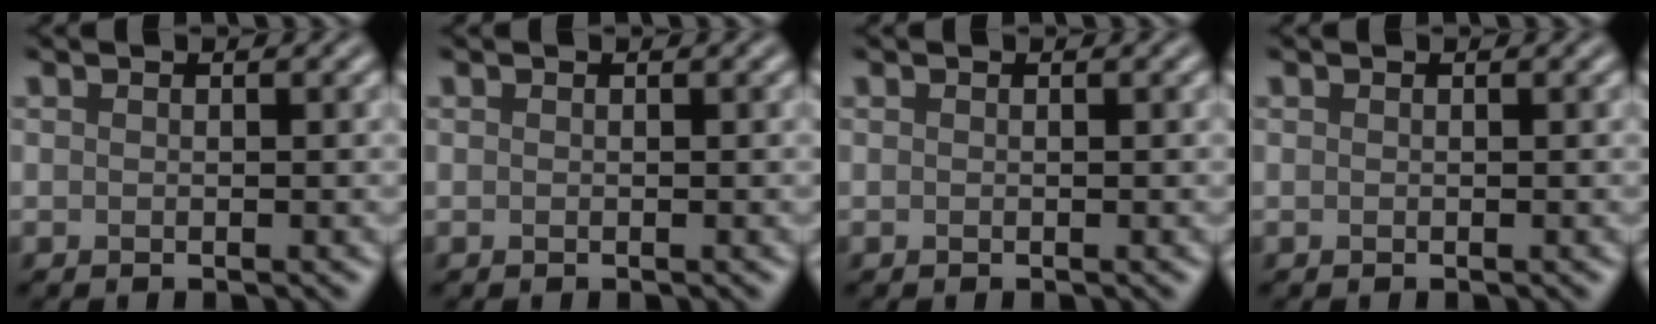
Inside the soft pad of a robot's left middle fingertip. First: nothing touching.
{"total": 0.0}
{"total": 0.0}
{"total": 0.0}